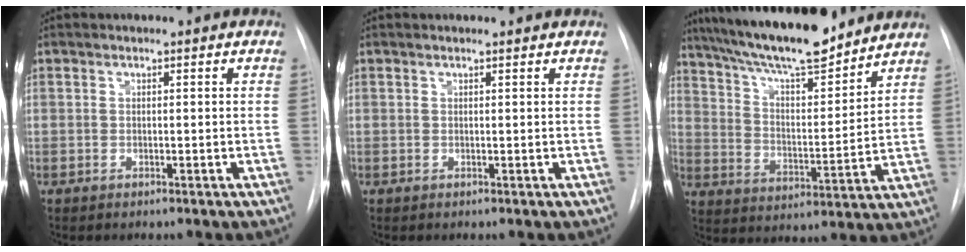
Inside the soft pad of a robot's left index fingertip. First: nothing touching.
{"total": 1.5, "force": [1.5, 0.0, 0.1], "torque": [-0.011, 0.008, 0.017]}
{"total": 18.9, "force": [16.2, 2.7, 9.2], "torque": [-0.164, 0.011, 0.265]}